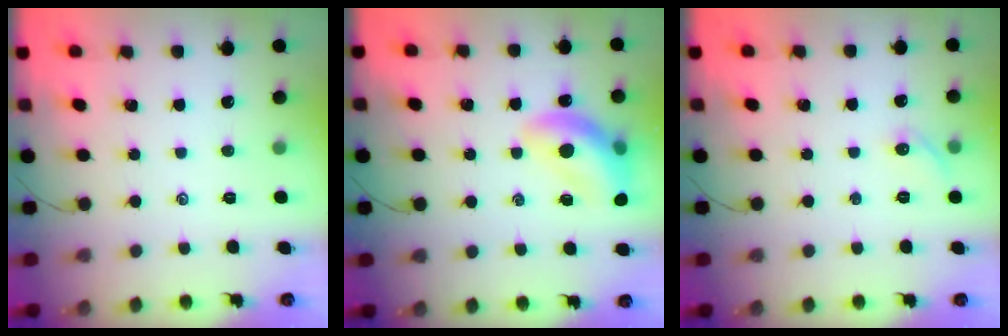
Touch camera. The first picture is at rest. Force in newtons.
{"total": 16.5, "press": 16.1, "slide": 3.6}
{"total": 5.2, "press": 5.0, "slide": 1.3}